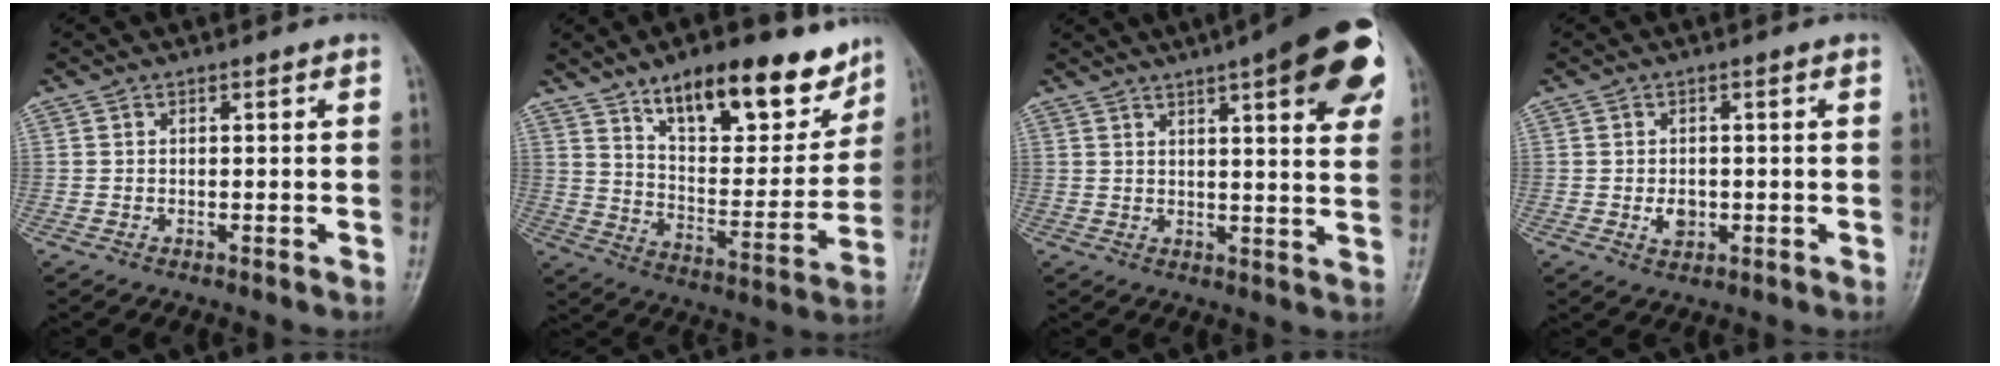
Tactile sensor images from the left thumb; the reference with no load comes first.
{"total": 20.1, "force": [13.3, 8.1, 12.8], "torque": [-0.141, -0.067, 0.215]}
{"total": 18.7, "force": [9.2, 4.7, 15.5], "torque": [-0.184, -0.018, 0.113]}
{"total": 2.8, "force": [-0.5, 2.1, 1.9], "torque": [-0.023, 0.000, -0.004]}